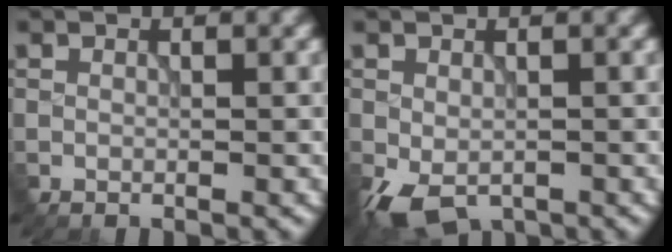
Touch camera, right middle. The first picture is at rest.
{"total": 3.7, "force": [-1.9, 2.1, 2.3], "torque": [-0.050, -0.013, -0.030]}